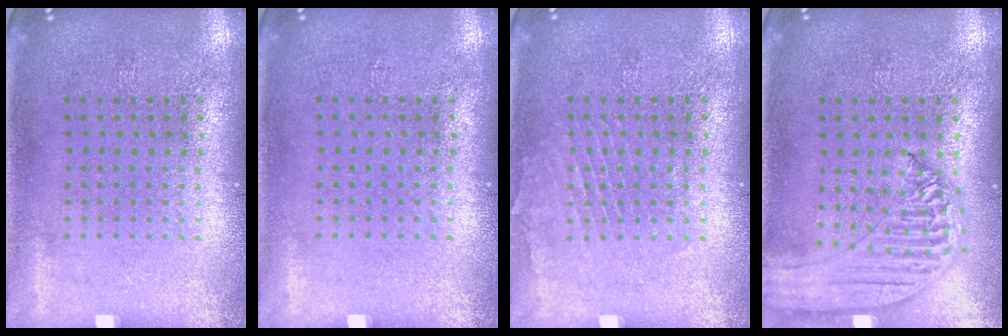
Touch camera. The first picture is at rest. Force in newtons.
{"total": 0.0}
{"total": 1.2, "press": 1.1, "slide": 0.1}
{"total": 1.7, "press": 1.6, "slide": 0.5}